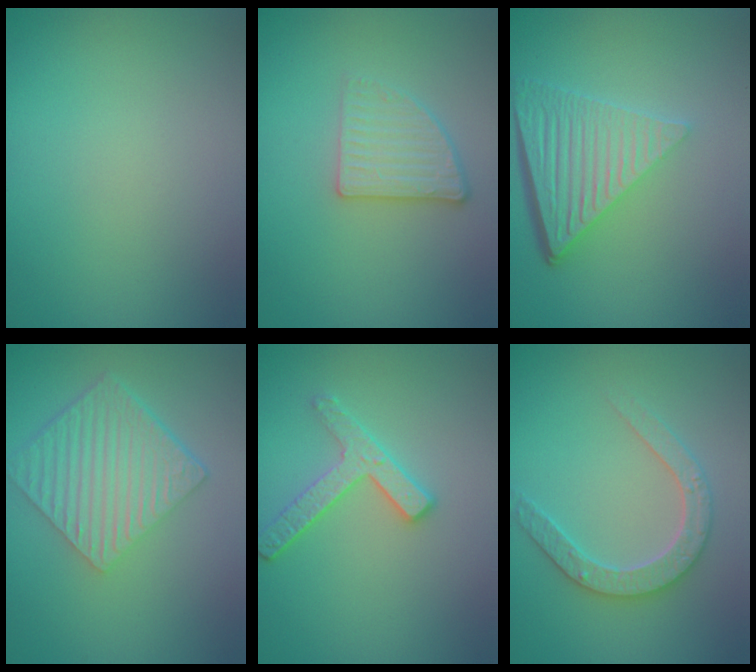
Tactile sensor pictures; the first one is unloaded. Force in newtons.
{"total": 2.7, "press": 2.4, "slide": 1.1}
{"total": 6.4, "press": 4.3, "slide": 4.7}
{"total": 6.0, "press": 4.1, "slide": 4.4}
{"total": 2.6, "press": 2.5, "slide": 0.6}
{"total": 3.0, "press": 2.9, "slide": 0.6}